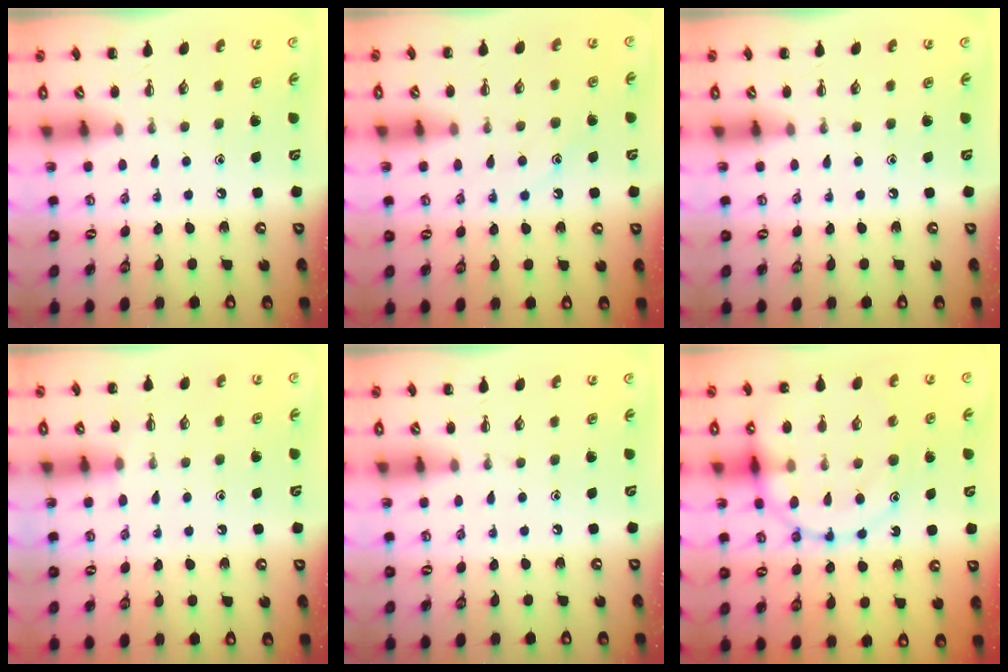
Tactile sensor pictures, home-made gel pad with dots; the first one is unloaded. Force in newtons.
{"total": 9.9, "press": 9.8, "slide": 1.1}
{"total": 0.0}
{"total": 6.0, "press": 5.8, "slide": 1.5}
{"total": 0.0}
{"total": 19.1, "press": 19.0, "slide": 2.4}